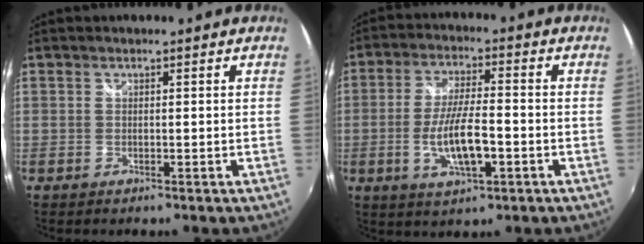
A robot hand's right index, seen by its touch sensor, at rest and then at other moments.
{"total": 9.7, "force": [-2.8, 2.7, 8.9], "torque": [-0.171, -0.009, -0.048]}